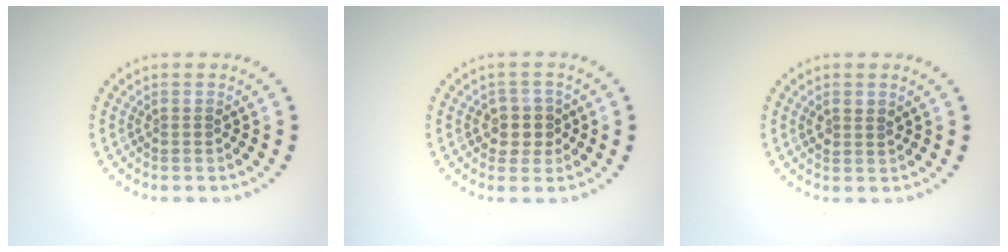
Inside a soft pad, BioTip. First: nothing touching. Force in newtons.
{"total": 2.6, "press": 2.3, "slide": 1.1}
{"total": 1.2, "press": 1.1, "slide": 0.5}